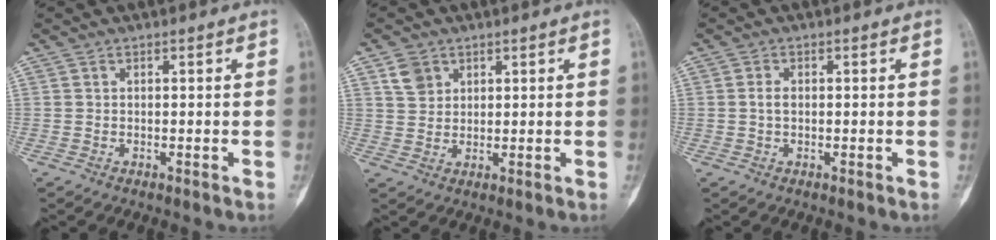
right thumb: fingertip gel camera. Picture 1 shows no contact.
{"total": 4.2, "force": [2.2, 3.2, 1.5], "torque": [-0.015, -0.009, 0.046]}
{"total": 1.6, "force": [0.0, 1.0, 1.2], "torque": [-0.021, 0.003, -0.003]}